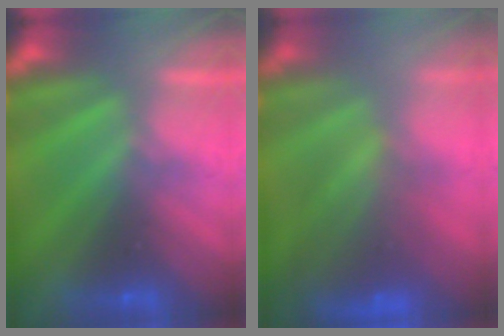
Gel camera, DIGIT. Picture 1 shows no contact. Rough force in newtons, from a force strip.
{"total": 9.1}